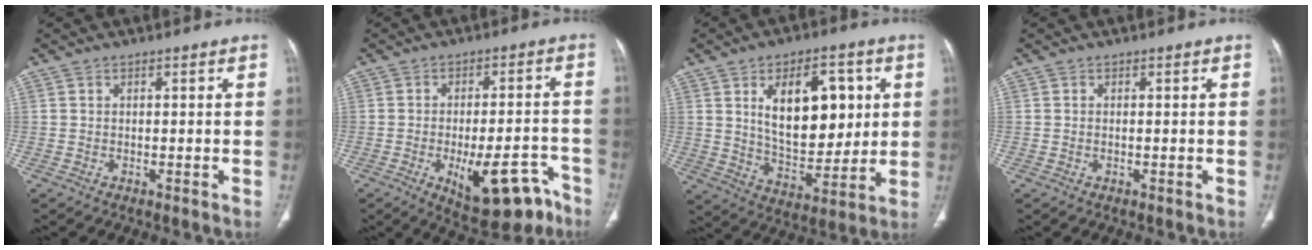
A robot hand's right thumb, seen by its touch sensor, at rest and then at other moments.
{"total": 14.4, "force": [-7.6, 5.9, 10.7], "torque": [-0.124, 0.040, -0.096]}
{"total": 17.6, "force": [4.6, 10.0, 13.8], "torque": [-0.164, -0.024, 0.087]}
{"total": 0.0}